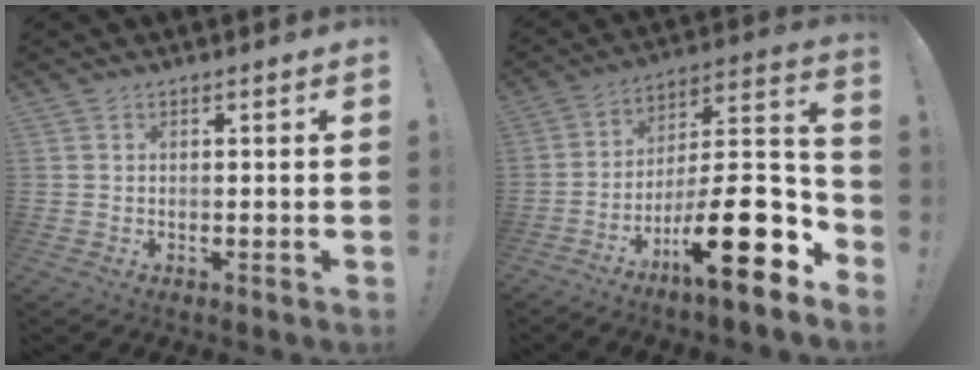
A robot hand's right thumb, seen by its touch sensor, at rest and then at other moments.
{"total": 23.1, "force": [-9.8, 6.4, 20.0], "torque": [-0.309, 0.046, -0.157]}